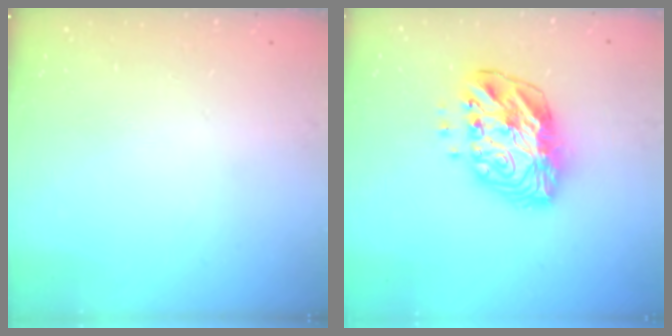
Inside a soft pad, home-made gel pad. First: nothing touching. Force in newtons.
{"total": 14.1, "press": 14.0, "slide": 1.1}